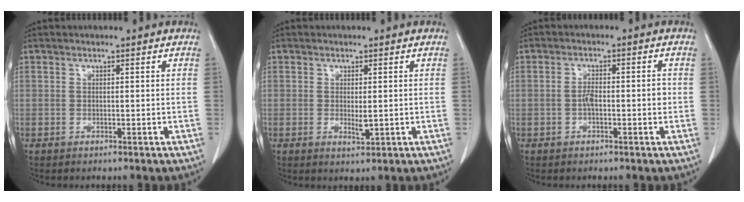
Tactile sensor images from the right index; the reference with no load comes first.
{"total": 1.9, "force": [-0.1, 0.5, 1.8], "torque": [-0.034, -0.006, 0.003]}
{"total": 3.4, "force": [-0.6, 1.1, 3.1], "torque": [-0.057, 0.006, -0.008]}